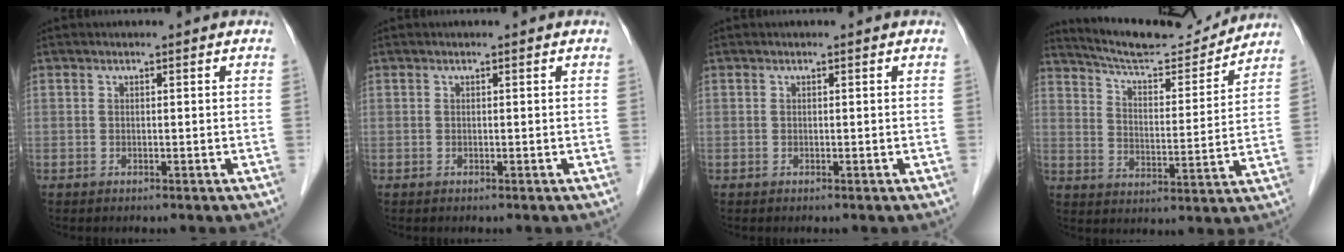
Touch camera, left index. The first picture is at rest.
{"total": 0.0}
{"total": 0.0}
{"total": 14.8, "force": [14.2, 1.6, 3.8], "torque": [-0.067, -0.003, 0.216]}